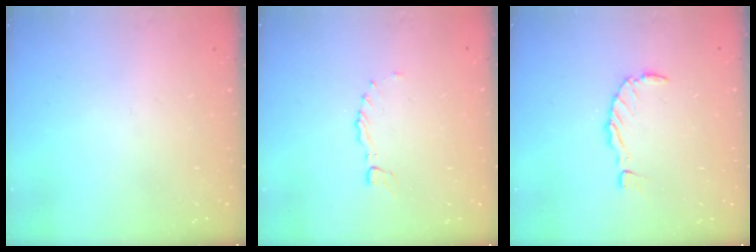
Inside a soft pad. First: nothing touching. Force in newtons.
{"total": 0.0}
{"total": 0.0}